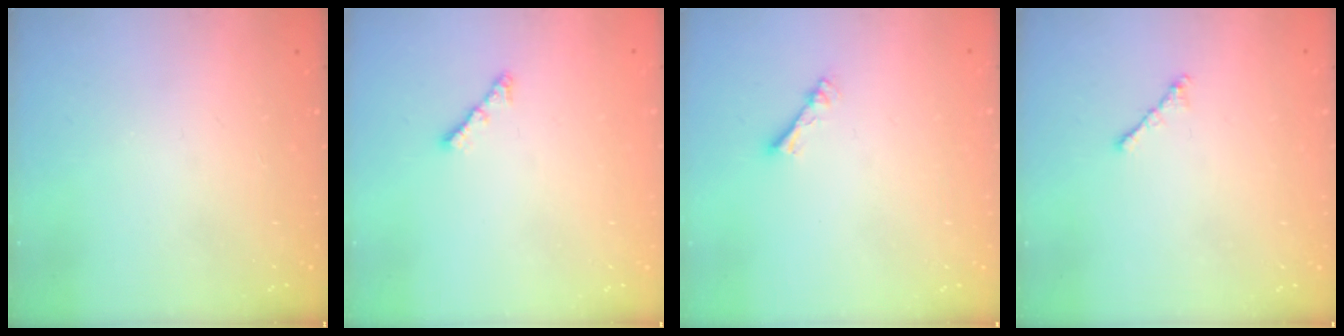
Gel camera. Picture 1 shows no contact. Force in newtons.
{"total": 3.0, "press": 2.9, "slide": 0.6}
{"total": 2.3, "press": 2.2, "slide": 0.4}
{"total": 1.0, "press": 0.9, "slide": 0.4}